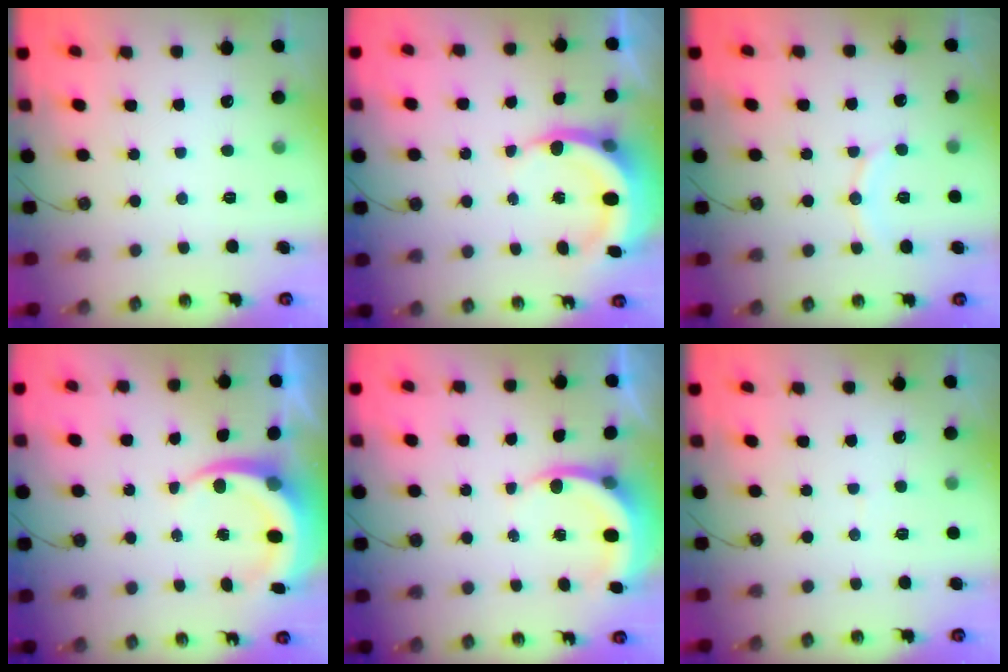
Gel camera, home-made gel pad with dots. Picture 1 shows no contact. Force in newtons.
{"total": 6.5, "press": 6.4, "slide": 0.9}
{"total": 8.1, "press": 8.0, "slide": 0.8}
{"total": 7.8, "press": 7.5, "slide": 2.3}
{"total": 4.7, "press": 4.6, "slide": 0.6}
{"total": 2.8, "press": 2.8, "slide": 0.3}